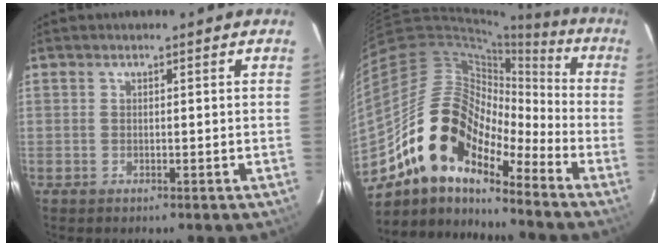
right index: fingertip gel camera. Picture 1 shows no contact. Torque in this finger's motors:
{"motor_torque": [1.12, -0.99, 0.92, 0.08]}